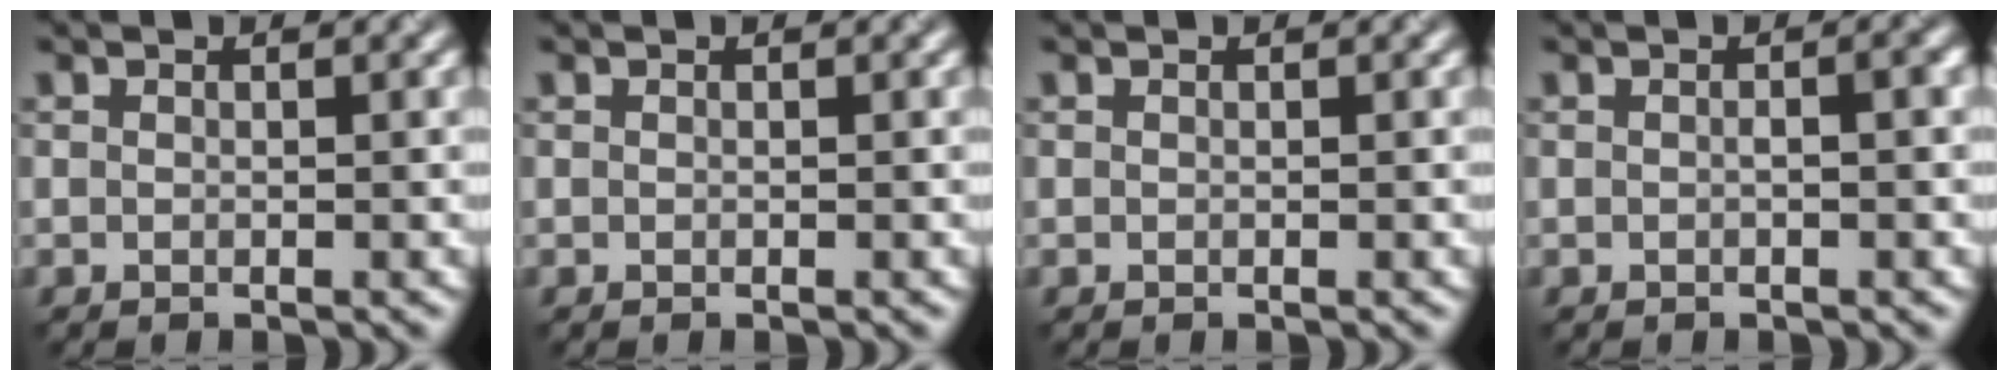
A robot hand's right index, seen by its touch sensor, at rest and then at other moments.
{"total": 0.0}
{"total": 0.0}
{"total": 1.2, "force": [-0.1, 0.2, 1.2], "torque": [-0.020, 0.002, -0.001]}